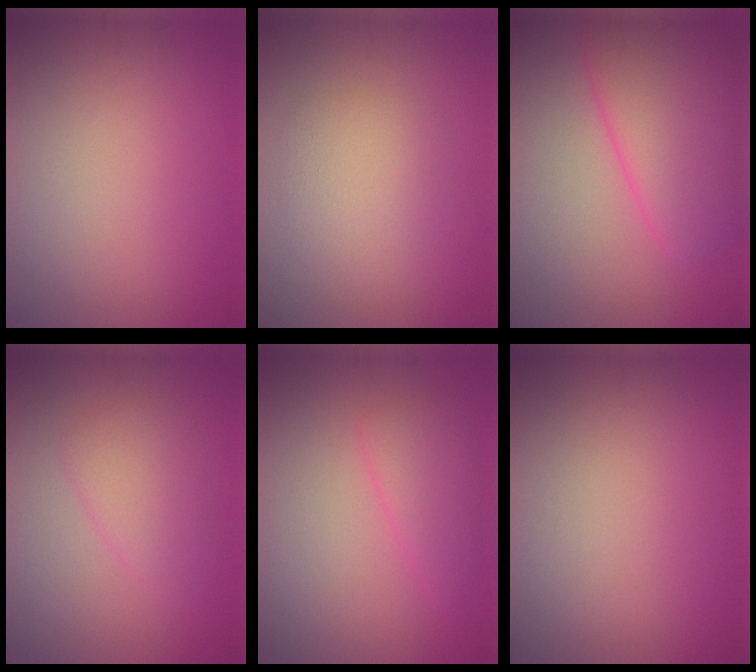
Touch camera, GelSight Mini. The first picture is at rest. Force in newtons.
{"total": 2.9, "press": 2.9, "slide": 0.2}
{"total": 6.4, "press": 6.4, "slide": 0.3}
{"total": 2.6, "press": 2.5, "slide": 0.1}
{"total": 2.6, "press": 2.6, "slide": 0.1}
{"total": 0.0}